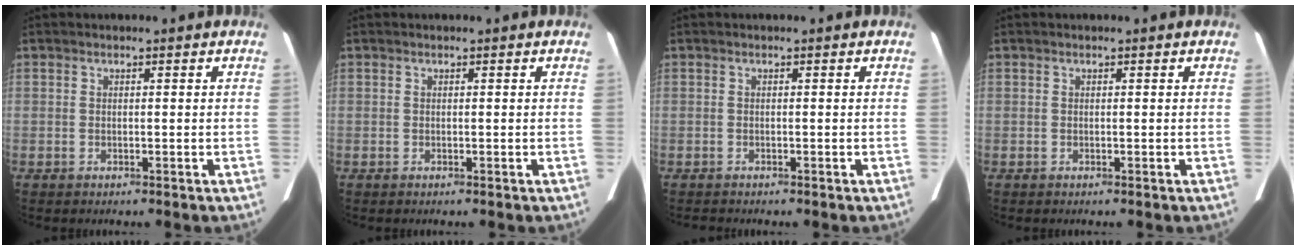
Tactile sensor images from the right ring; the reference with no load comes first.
{"total": 0.0}
{"total": 0.6, "force": [-0.6, 0.0, 0.1], "torque": [-0.007, -0.003, -0.009]}
{"total": 0.0}